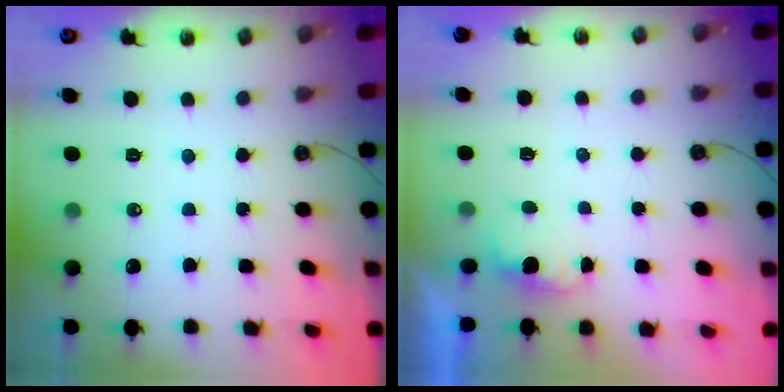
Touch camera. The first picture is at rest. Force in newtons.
{"total": 1.1, "press": 0.8, "slide": 0.7}